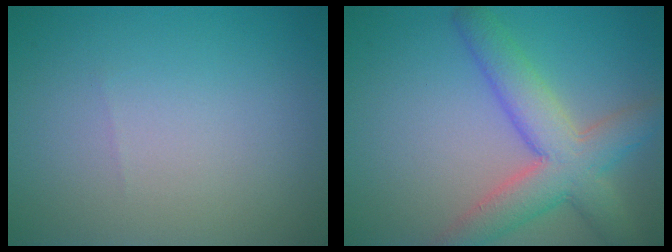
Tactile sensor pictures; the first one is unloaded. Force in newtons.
{"total": 6.6, "press": 6.5, "slide": 0.3}